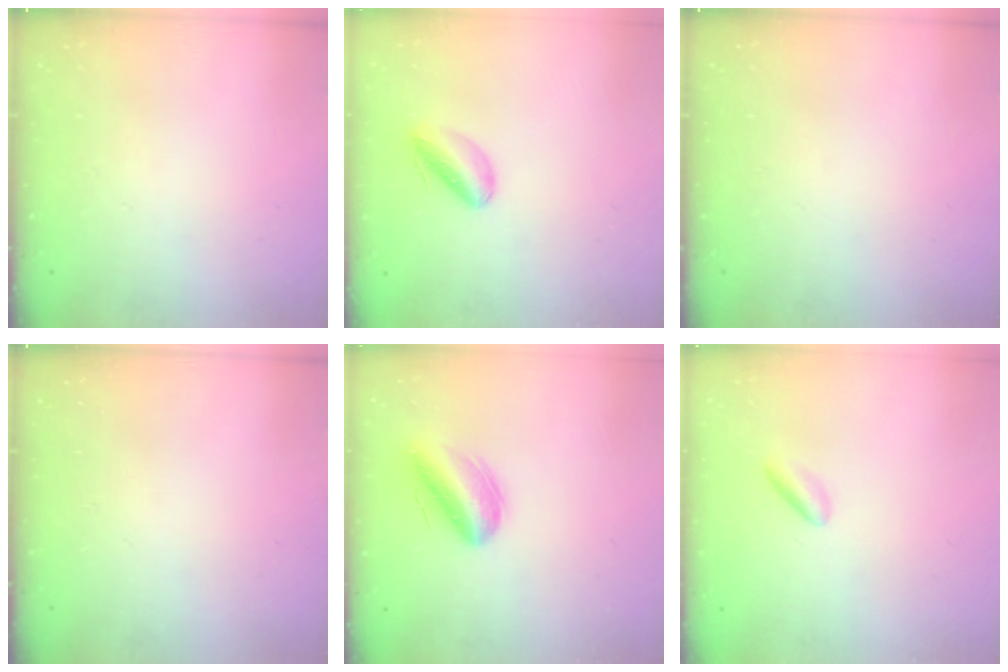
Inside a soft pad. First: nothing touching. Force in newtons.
{"total": 5.8, "press": 5.5, "slide": 1.9}
{"total": 0.0}
{"total": 0.0}
{"total": 11.8, "press": 11.4, "slide": 3.4}
{"total": 2.0, "press": 1.8, "slide": 0.8}